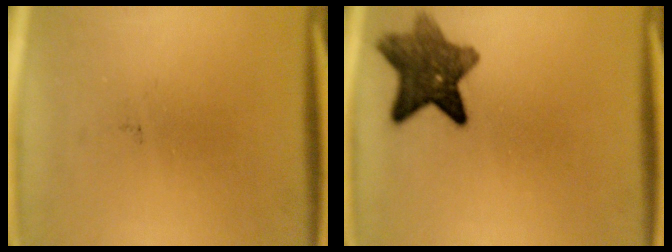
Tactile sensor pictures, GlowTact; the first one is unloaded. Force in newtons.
{"total": 9.0}